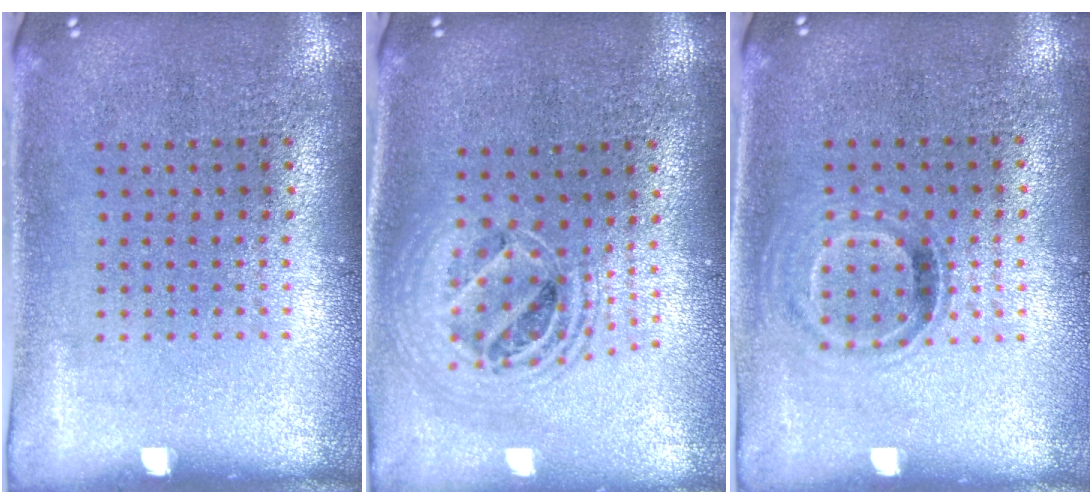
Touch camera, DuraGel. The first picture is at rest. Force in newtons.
{"total": 2.0, "press": 1.6, "slide": 1.2}
{"total": 1.0, "press": 0.9, "slide": 0.5}